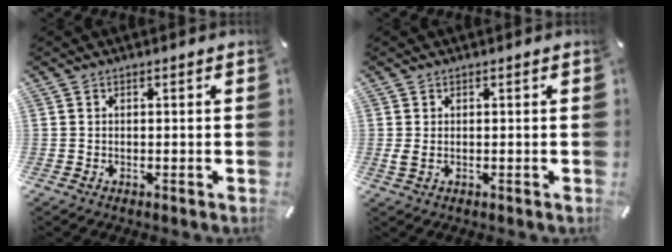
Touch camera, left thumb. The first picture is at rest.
{"total": 1.5, "force": [0.1, 0.9, 1.1], "torque": [-0.016, -0.004, 0.002]}